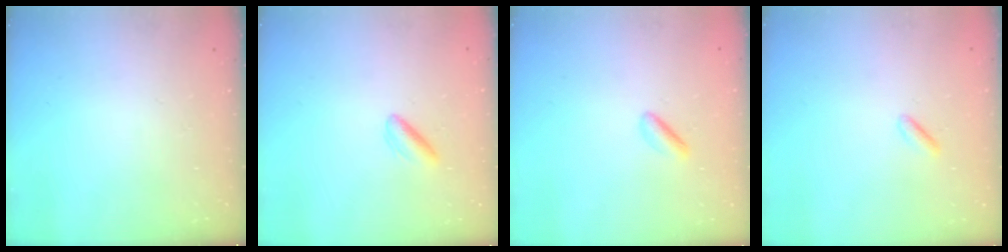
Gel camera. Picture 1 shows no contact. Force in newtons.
{"total": 3.0, "press": 2.8, "slide": 1.2}
{"total": 1.8, "press": 1.5, "slide": 0.9}
{"total": 0.6, "press": 0.2, "slide": 0.6}